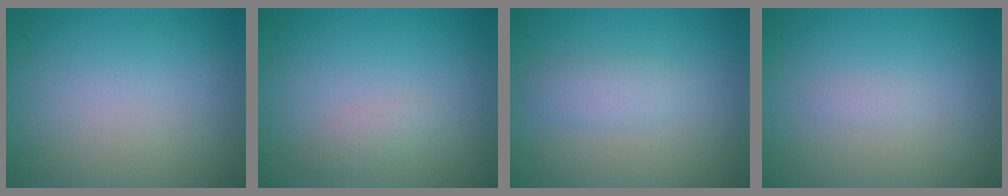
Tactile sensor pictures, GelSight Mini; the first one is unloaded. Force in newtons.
{"total": 1.0, "press": 1.0, "slide": 0.0}
{"total": 2.0, "press": 2.0, "slide": 0.1}
{"total": 0.5, "press": 0.5, "slide": 0.0}